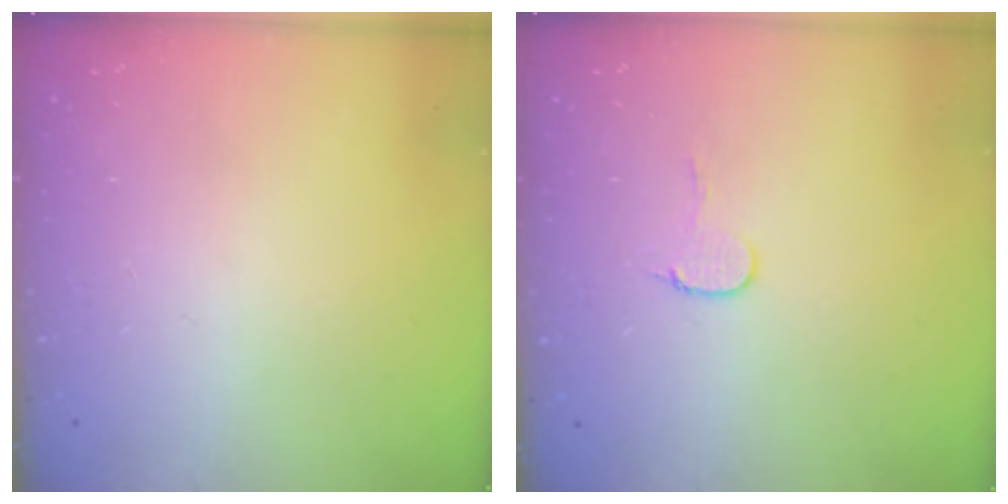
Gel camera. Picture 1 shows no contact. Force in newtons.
{"total": 5.9, "press": 5.9, "slide": 0.5}